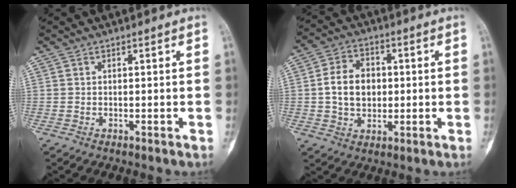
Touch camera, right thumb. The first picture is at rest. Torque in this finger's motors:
{"motor_torque": [0.23, 0.44, 0.67, -0.29, 0.15]}